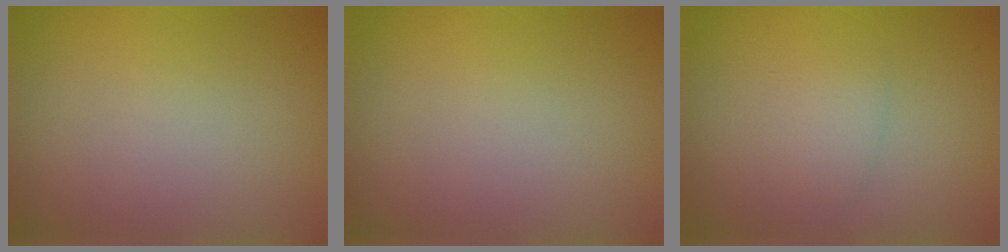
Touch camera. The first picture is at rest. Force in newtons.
{"total": 0.0}
{"total": 1.4, "press": 1.4, "slide": 0.1}